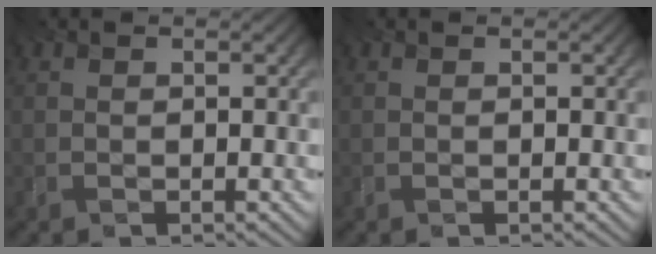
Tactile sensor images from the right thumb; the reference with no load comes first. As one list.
[{"total": 0.0}]